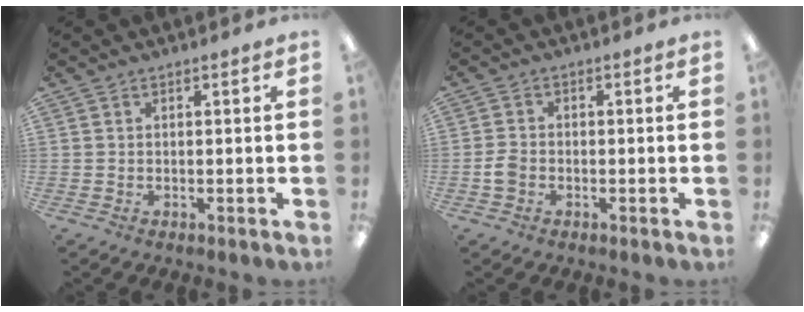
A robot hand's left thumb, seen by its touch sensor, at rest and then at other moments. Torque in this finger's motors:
{"motor_torque": [-0.24, 0.31, 0.24, -0.26, 0.08]}